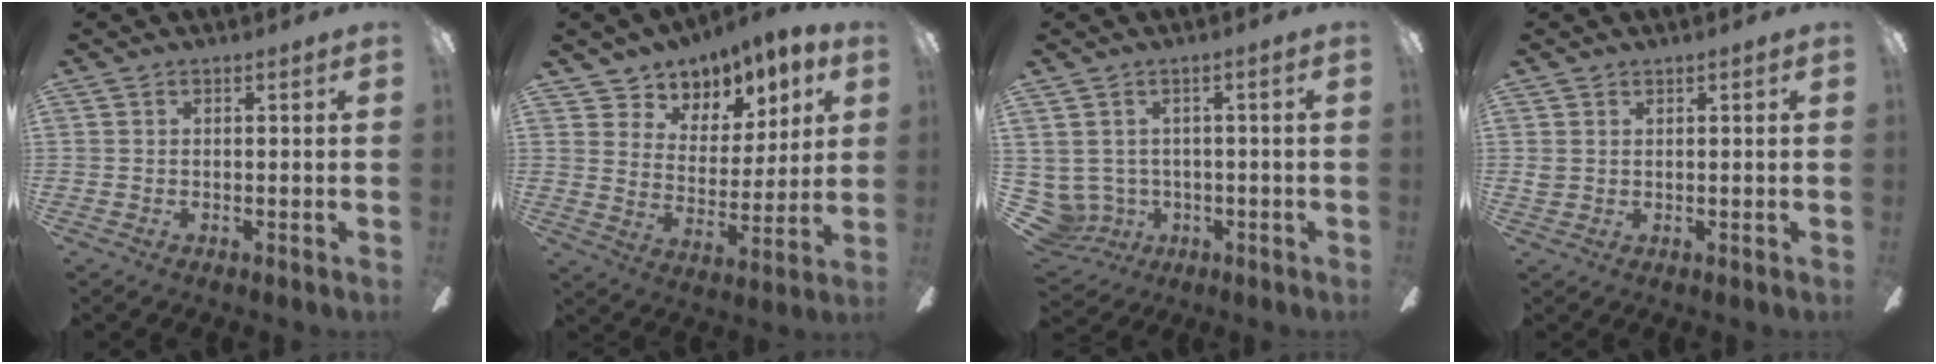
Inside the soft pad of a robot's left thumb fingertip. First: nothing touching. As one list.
[{"total": 8.3, "force": [6.4, 5.2, 0.9], "torque": [-0.020, -0.062, 0.119]}, {"total": 5.3, "force": [0.1, 5.2, 1.0], "torque": [-0.071, -0.009, 0.004]}, {"total": 1.2, "force": [0.7, 1.0, 0.2], "torque": [-0.005, 0.003, 0.012]}]